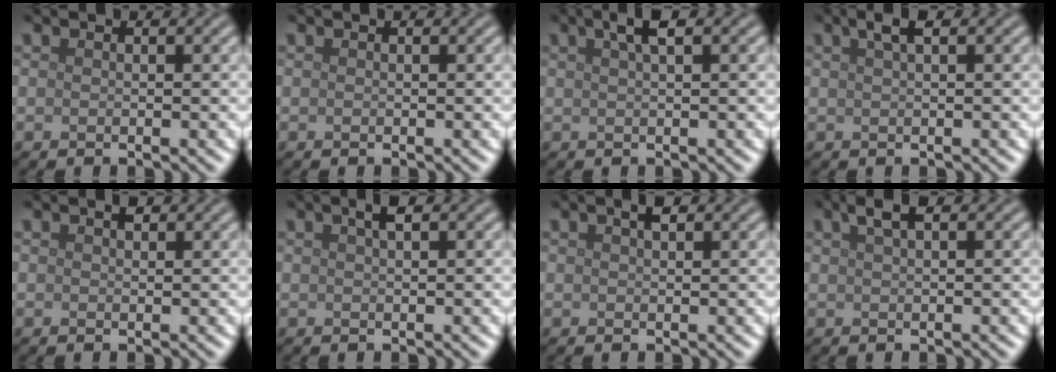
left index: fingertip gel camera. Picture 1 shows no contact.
{"total": 0.0}
{"total": 2.3, "force": [1.2, 0.6, 1.8], "torque": [-0.024, 0.007, 0.018]}
{"total": 1.8, "force": [1.0, 0.5, 1.4], "torque": [-0.021, 0.007, 0.017]}
{"total": 0.7, "force": [0.4, 0.4, 0.5], "torque": [-0.008, 0.001, 0.006]}
{"total": 1.5, "force": [0.8, 0.3, 1.2], "torque": [-0.020, 0.006, 0.013]}
{"total": 1.1, "force": [0.7, 0.3, 0.8], "torque": [-0.015, 0.002, 0.012]}
{"total": 1.9, "force": [1.2, 0.5, 1.4], "torque": [-0.023, 0.006, 0.021]}